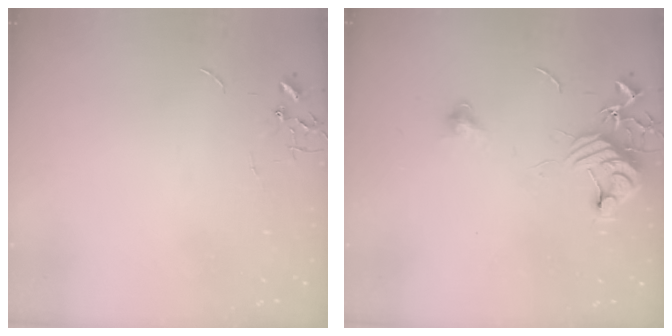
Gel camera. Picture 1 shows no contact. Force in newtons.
{"total": 12.2, "press": 12.2, "slide": 1.3}